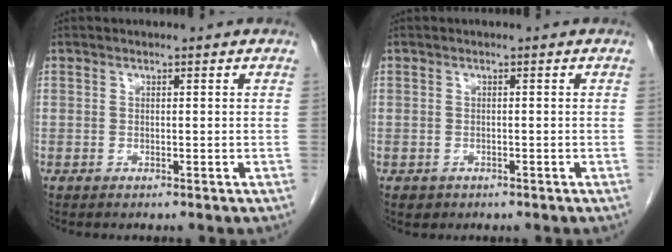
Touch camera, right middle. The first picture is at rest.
{"total": 1.2, "force": [-0.7, 0.9, 0.3], "torque": [-0.013, 0.000, -0.004]}